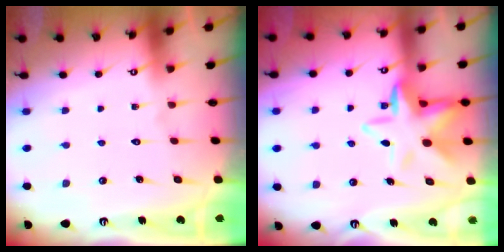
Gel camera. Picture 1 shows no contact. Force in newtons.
{"total": 10.9, "press": 10.6, "slide": 2.5}